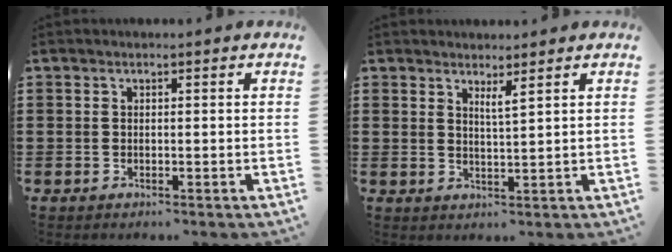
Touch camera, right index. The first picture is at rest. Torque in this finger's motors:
{"motor_torque": [-0.10, 0.38, 0.03, 0.01]}